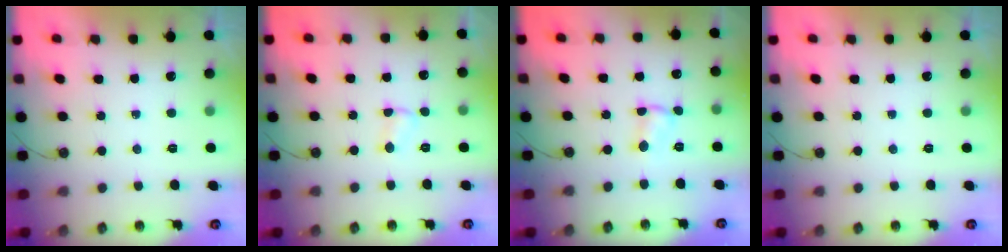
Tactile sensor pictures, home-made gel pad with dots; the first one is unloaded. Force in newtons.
{"total": 3.5, "press": 3.4, "slide": 0.4}
{"total": 1.5, "press": 1.5, "slide": 0.2}
{"total": 0.0}